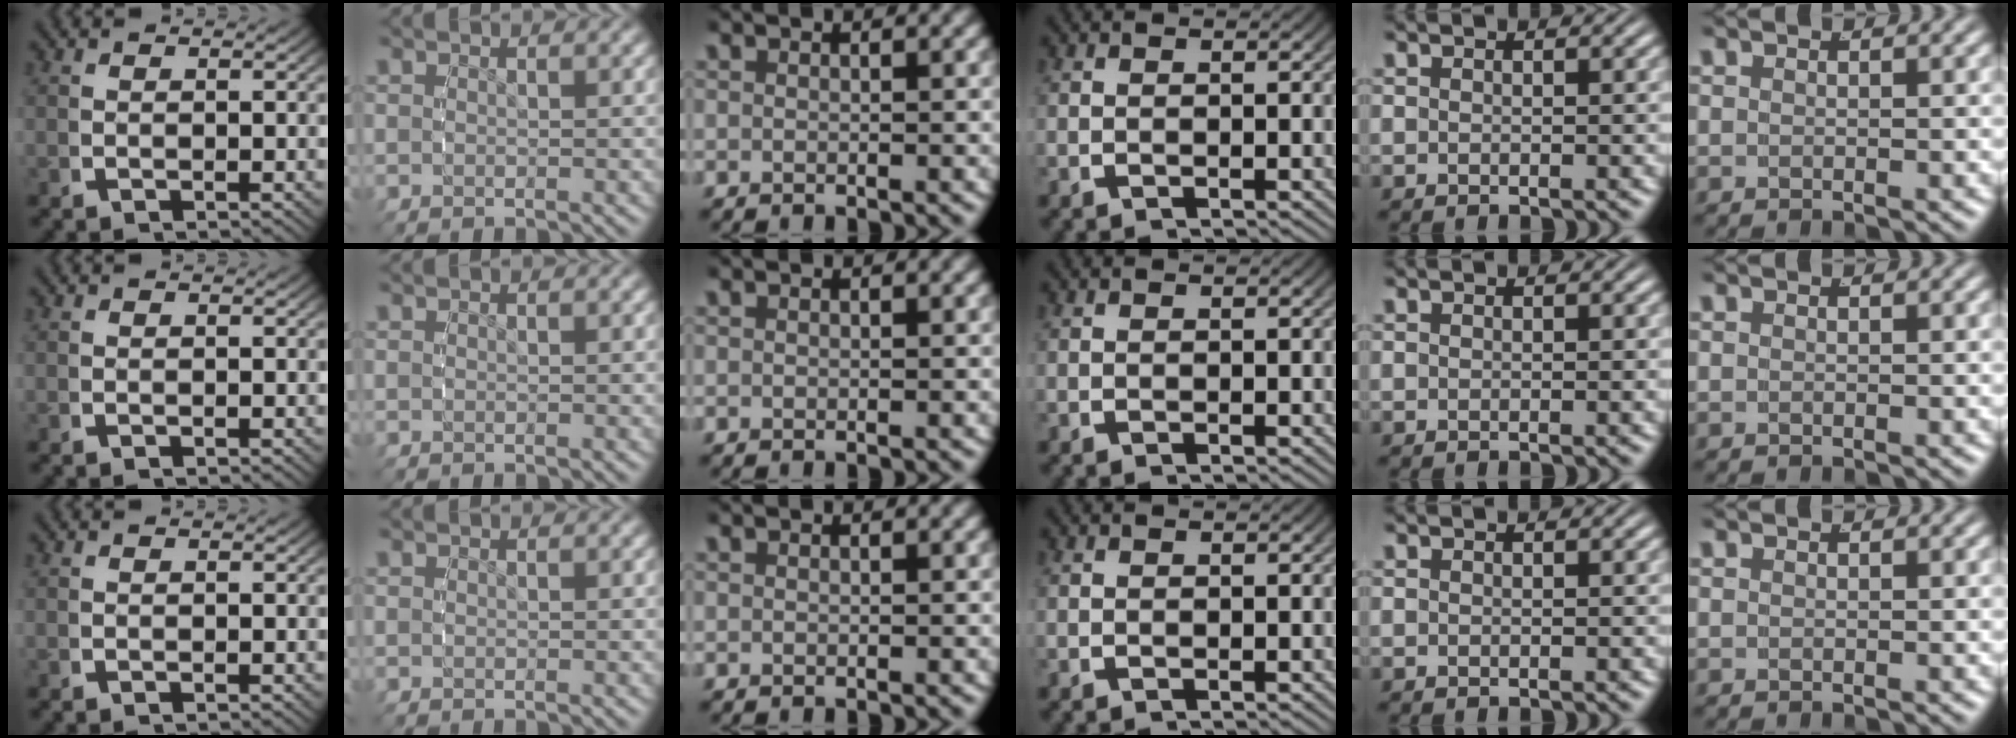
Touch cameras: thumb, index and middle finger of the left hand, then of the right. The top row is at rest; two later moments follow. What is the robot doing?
{"motion": "reach", "object": "backpack"}